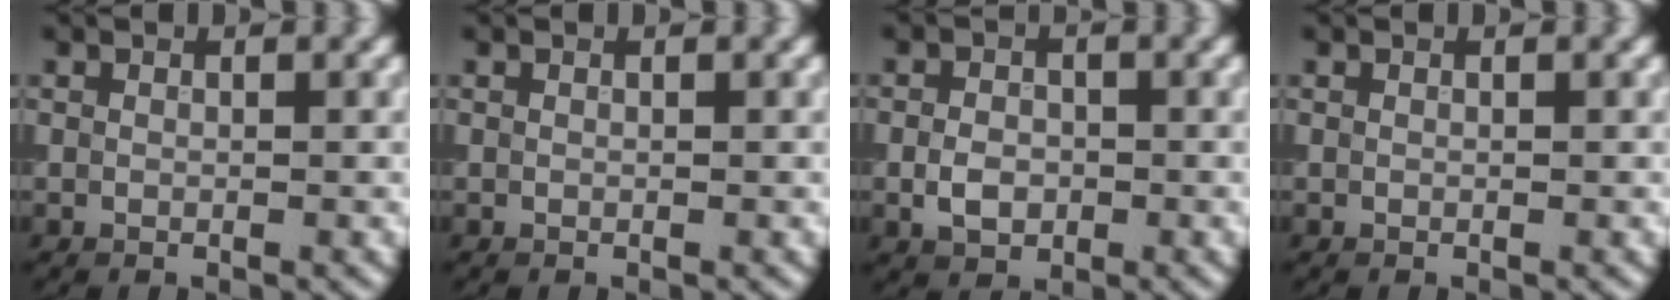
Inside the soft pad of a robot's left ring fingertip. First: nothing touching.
{"total": 0.0}
{"total": 2.7, "force": [-0.7, 2.0, 1.7], "torque": [-0.029, 0.000, -0.017]}
{"total": 0.0}